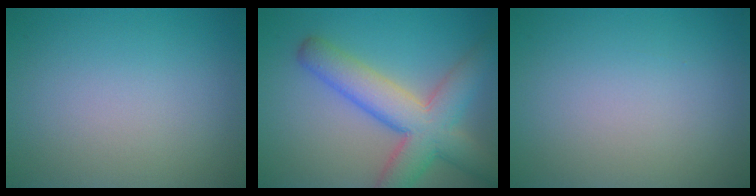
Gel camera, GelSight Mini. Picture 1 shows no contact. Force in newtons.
{"total": 7.8, "press": 7.8, "slide": 0.3}
{"total": 0.0}